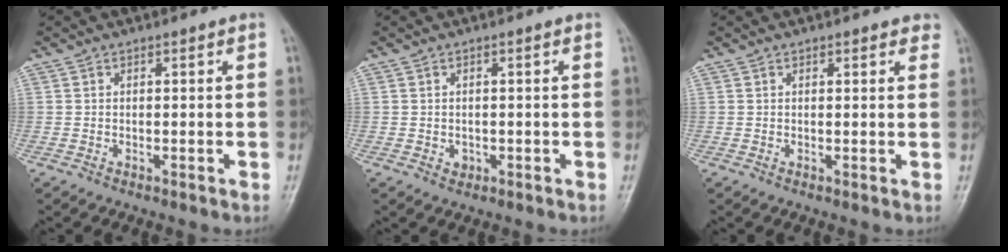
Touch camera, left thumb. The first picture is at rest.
{"total": 1.2, "force": [-0.3, 1.0, 0.5], "torque": [-0.003, 0.002, -0.001]}
{"total": 2.1, "force": [1.4, 0.9, 1.3], "torque": [-0.002, -0.003, 0.013]}